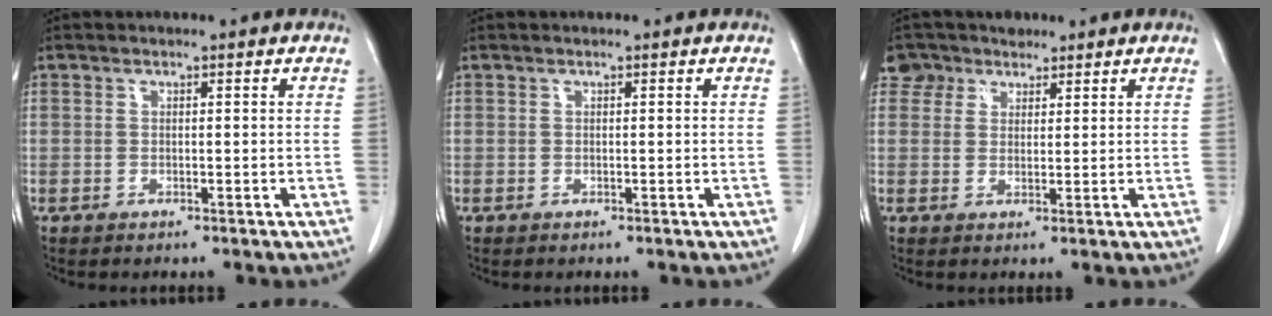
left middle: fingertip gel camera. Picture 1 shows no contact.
{"total": 0.0}
{"total": 3.9, "force": [2.5, 3.0, -0.4], "torque": [0.010, 0.015, 0.041]}